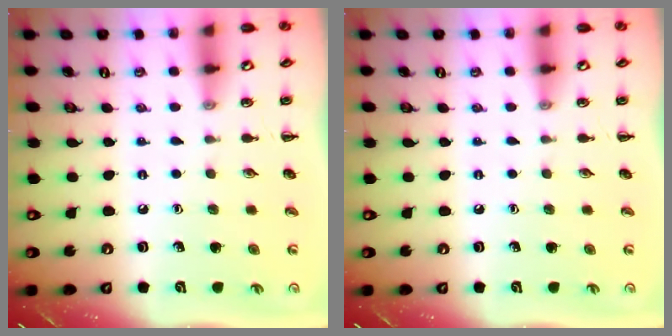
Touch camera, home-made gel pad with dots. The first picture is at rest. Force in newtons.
{"total": 0.0}